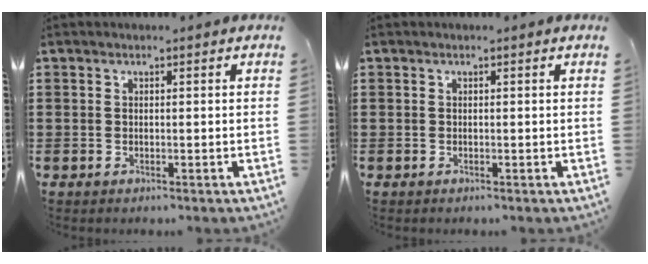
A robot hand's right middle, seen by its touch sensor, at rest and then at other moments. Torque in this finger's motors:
{"motor_torque": [0.21, -0.22, 0.05, 0.02]}